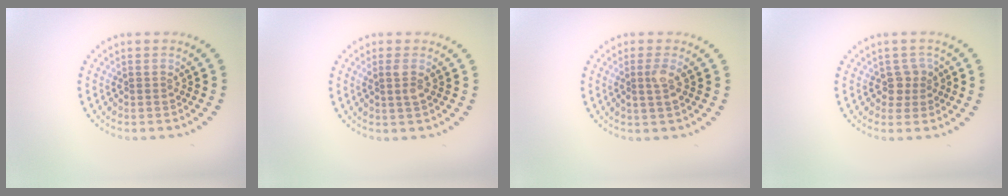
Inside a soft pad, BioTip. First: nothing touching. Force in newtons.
{"total": 1.3, "press": 1.1, "slide": 0.6}
{"total": 1.6, "press": 1.4, "slide": 0.9}
{"total": 1.6, "press": 1.4, "slide": 0.8}